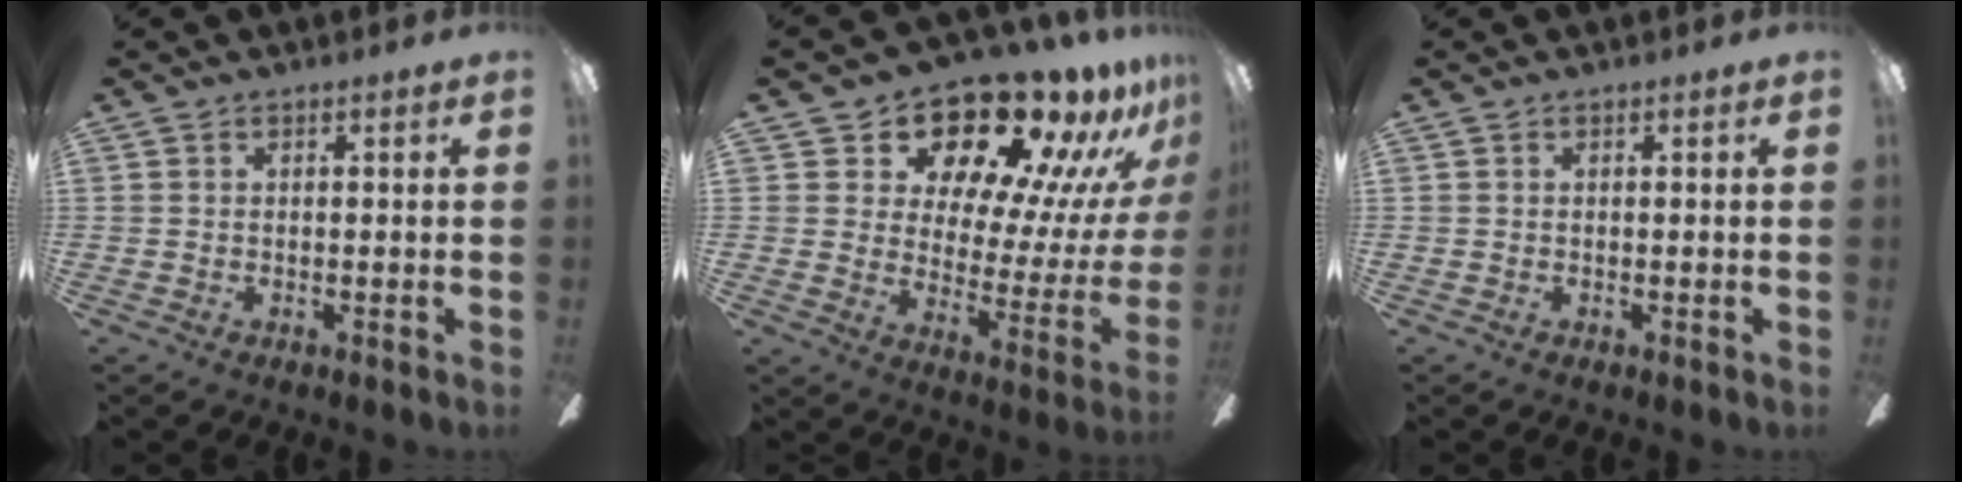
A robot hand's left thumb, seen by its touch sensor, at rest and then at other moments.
{"total": 19.4, "force": [16.0, 7.6, 8.1], "torque": [-0.130, -0.121, 0.273]}
{"total": 0.0}